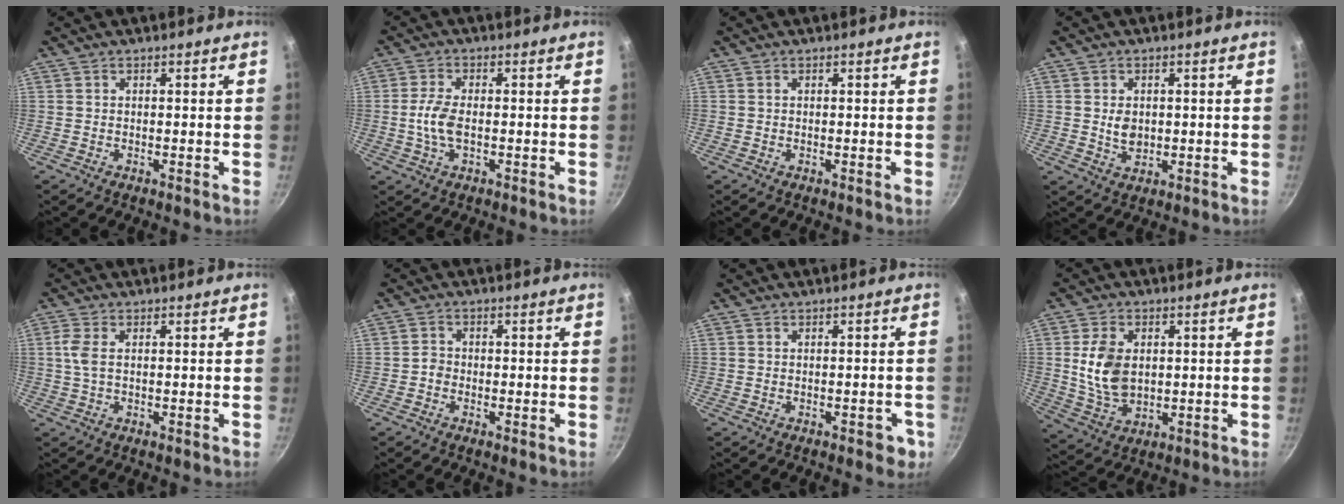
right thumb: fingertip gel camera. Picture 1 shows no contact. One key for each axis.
{"total": 5.4, "fx": -0.7, "fy": 2.8, "fz": 4.6, "tx": -0.096, "ty": 0.010, "tz": -0.017}
{"total": 0.0}
{"total": 4.0, "fx": 0.3, "fy": 3.1, "fz": 2.6, "tx": -0.032, "ty": -0.004, "tz": 0.009}
{"total": 3.7, "fx": 0.8, "fy": 1.8, "fz": 3.1, "tx": -0.070, "ty": 0.006, "tz": 0.015}
{"total": 1.9, "fx": -0.5, "fy": 1.6, "fz": 0.8, "tx": -0.008, "ty": 0.006, "tz": -0.014}
{"total": 3.0, "fx": -0.8, "fy": 2.0, "fz": 2.1, "tx": -0.001, "ty": 0.013, "tz": -0.005}
{"total": 10.1, "fx": 1.3, "fy": 6.8, "fz": 7.4, "tx": -0.130, "ty": -0.014, "tz": 0.034}